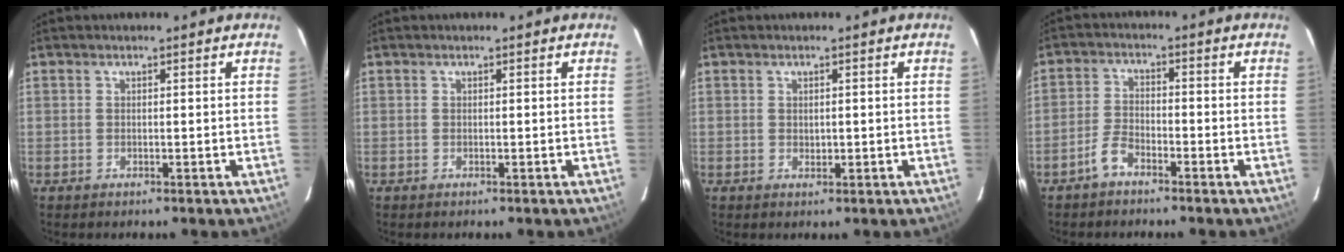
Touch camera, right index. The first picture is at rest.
{"total": 0.0}
{"total": 0.9, "force": [0.1, 0.6, 0.6], "torque": [-0.006, -0.001, 0.006]}
{"total": 3.4, "force": [-2.6, 1.3, 1.9], "torque": [-0.045, 0.001, -0.050]}